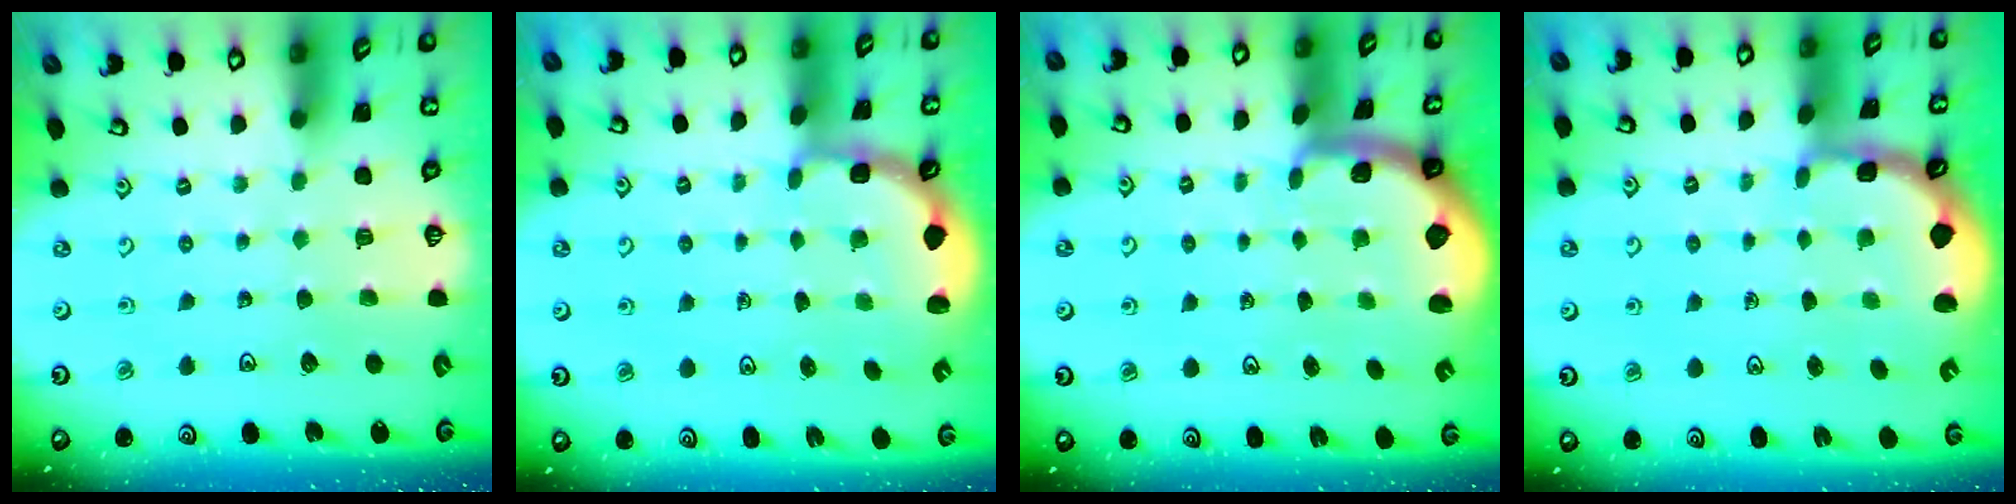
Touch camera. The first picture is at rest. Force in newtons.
{"total": 2.4, "press": 1.8, "slide": 1.7}
{"total": 1.1, "press": 1.0, "slide": 0.3}
{"total": 1.8, "press": 1.8, "slide": 0.5}